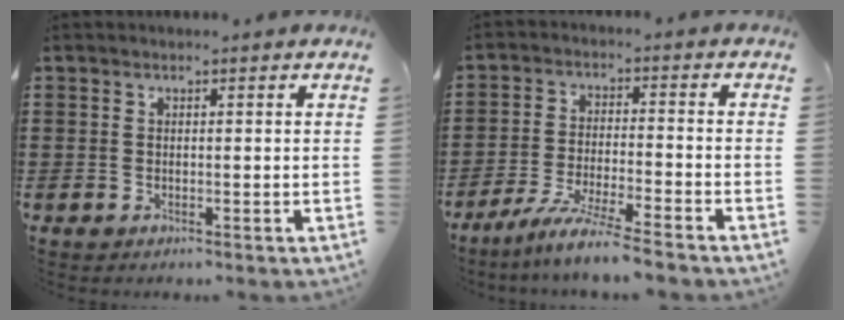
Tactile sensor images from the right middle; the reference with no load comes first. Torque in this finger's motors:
{"motor_torque": [1.21, -0.93, 0.37, 0.16]}